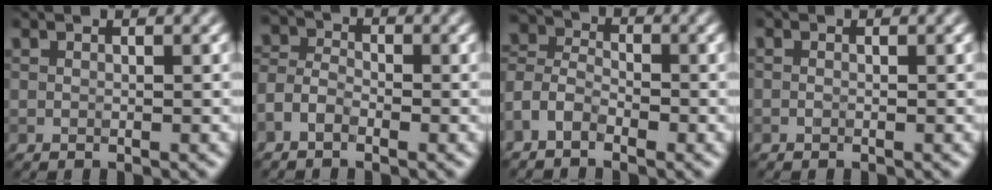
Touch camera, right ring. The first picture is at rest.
{"total": 2.6, "force": [-1.3, 1.6, 1.6], "torque": [-0.036, 0.004, -0.033]}
{"total": 3.8, "force": [-2.2, 2.3, 2.1], "torque": [-0.050, 0.006, -0.054]}
{"total": 0.0}